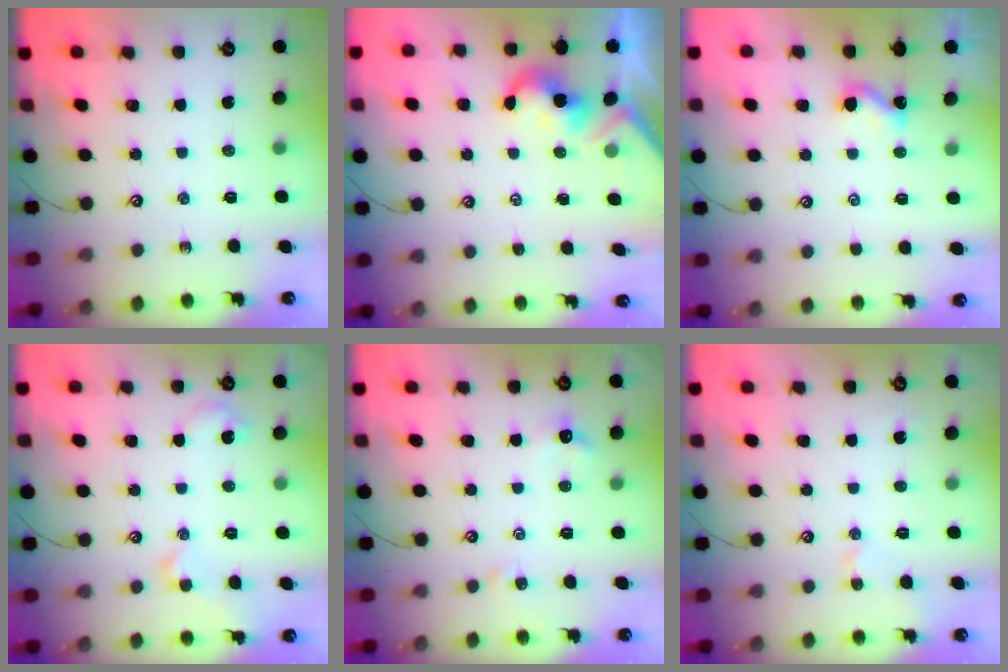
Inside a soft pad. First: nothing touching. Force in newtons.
{"total": 2.0, "press": 1.9, "slide": 0.5}
{"total": 2.5, "press": 2.5, "slide": 0.3}
{"total": 2.1, "press": 2.1, "slide": 0.1}
{"total": 2.3, "press": 2.2, "slide": 0.6}
{"total": 2.2, "press": 2.2, "slide": 0.3}